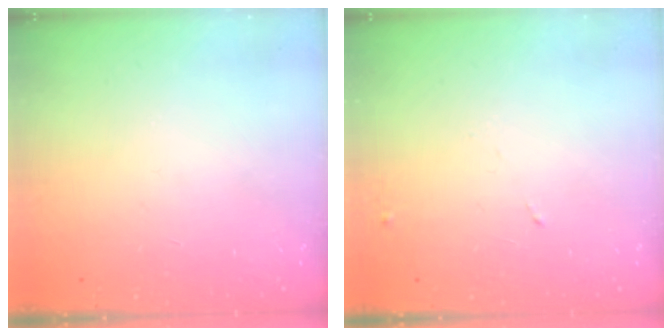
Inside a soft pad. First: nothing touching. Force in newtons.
{"total": 4.3, "press": 4.3, "slide": 0.7}